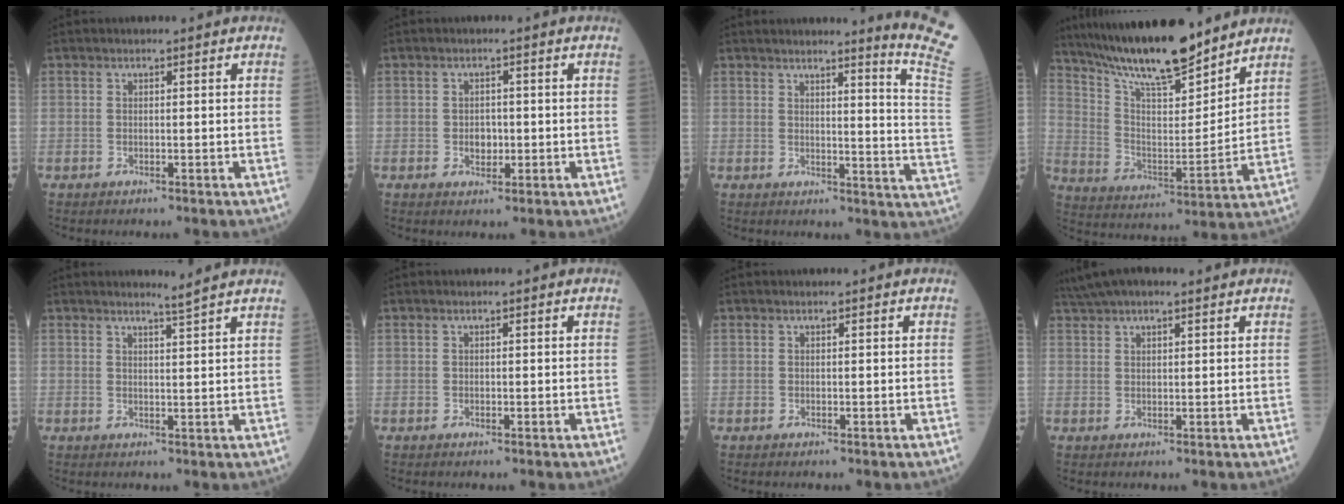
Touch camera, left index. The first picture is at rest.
{"total": 2.3, "force": [-0.4, 1.7, 1.5], "torque": [-0.023, 0.004, -0.003]}
{"total": 10.5, "force": [8.8, -3.5, 4.5], "torque": [-0.061, -0.103, 0.084]}
{"total": 17.8, "force": [15.1, 2.5, 9.1], "torque": [-0.162, -0.001, 0.270]}
{"total": 2.5, "force": [2.2, -1.1, 0.5], "torque": [-0.025, -0.014, 0.036]}
{"total": 0.0}
{"total": 0.0}
{"total": 7.1, "force": [5.7, 1.4, 4.0], "torque": [-0.070, 0.046, 0.099]}